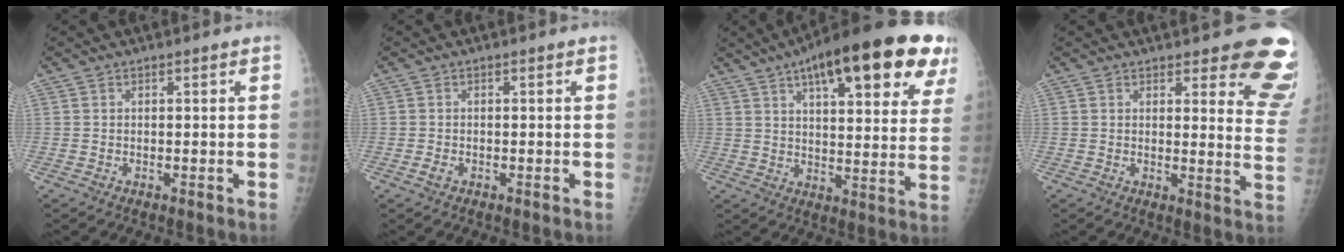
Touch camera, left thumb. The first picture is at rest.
{"total": 1.2, "force": [-0.5, 0.8, 0.7], "torque": [-0.016, -0.001, -0.010]}
{"total": 26.6, "force": [14.2, 8.6, 20.8], "torque": [-0.272, -0.008, 0.194]}
{"total": 12.3, "force": [9.8, 3.8, 6.5], "torque": [-0.022, -0.072, 0.088]}